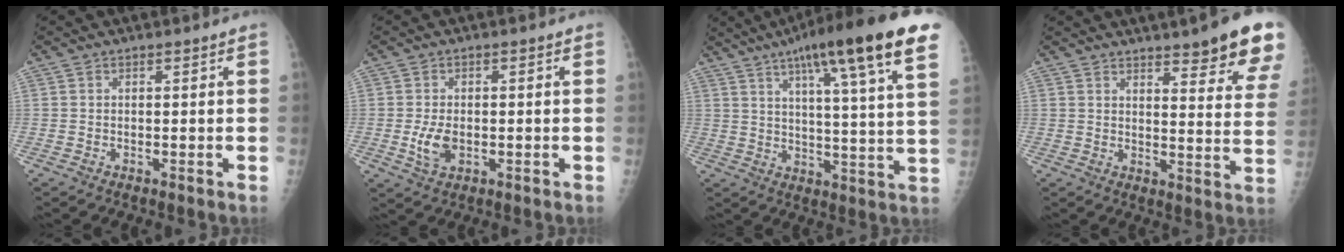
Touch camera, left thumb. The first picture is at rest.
{"total": 4.6, "force": [-0.8, 2.9, 3.5], "torque": [-0.065, -0.003, -0.009]}
{"total": 23.0, "force": [13.4, 2.8, 18.5], "torque": [-0.270, -0.022, 0.181]}
{"total": 15.2, "force": [11.1, 2.8, 10.0], "torque": [-0.100, -0.063, 0.131]}